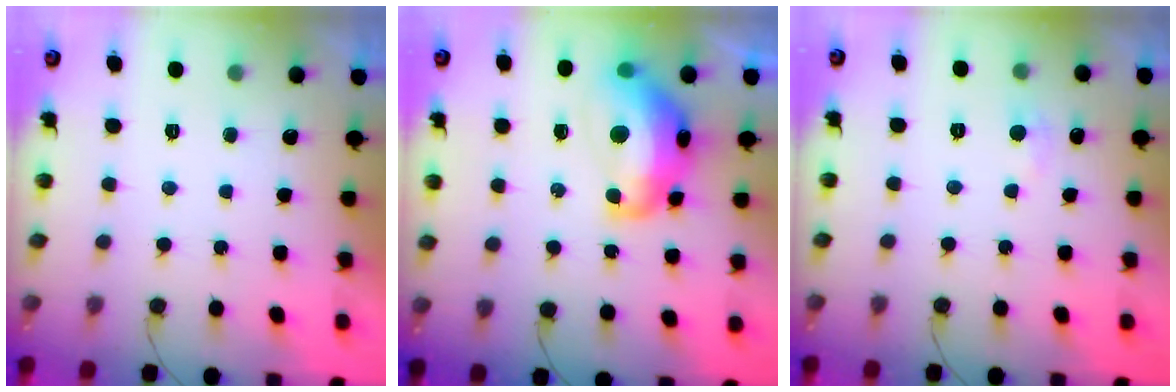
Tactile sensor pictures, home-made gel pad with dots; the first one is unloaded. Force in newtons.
{"total": 15.3, "press": 15.2, "slide": 1.3}
{"total": 2.8, "press": 2.7, "slide": 0.4}